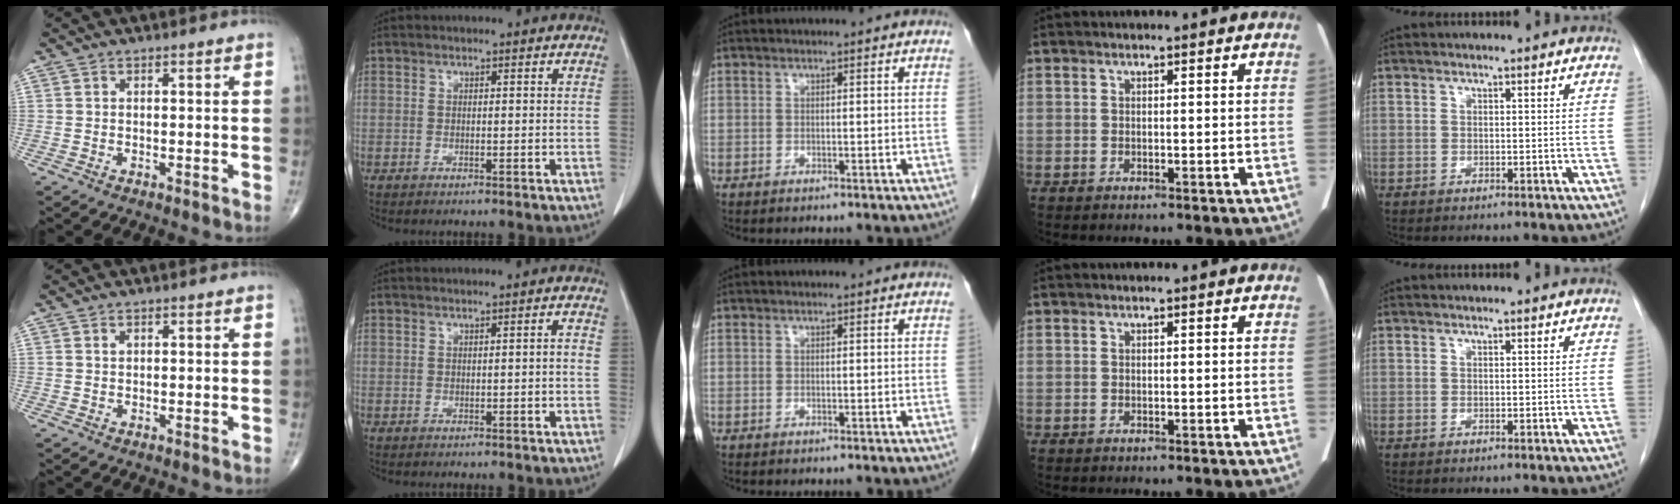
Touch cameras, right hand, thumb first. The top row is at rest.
{"thumb": {"total": 0.9, "force": [0.4, 0.7, 0.5], "torque": [-0.004, -0.001, 0.008]}, "index": {"total": 0.9, "force": [-0.1, -0.1, 0.9], "torque": [-0.012, 0.000, 0.001]}}